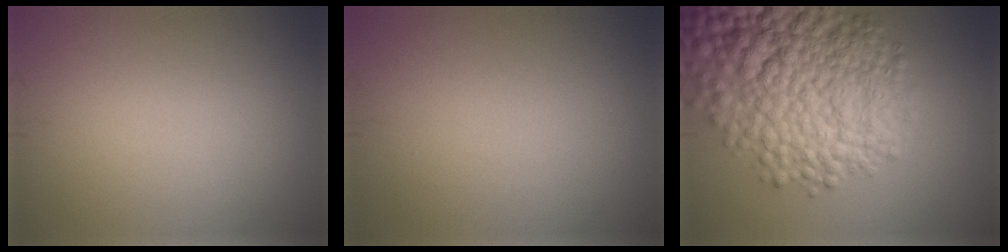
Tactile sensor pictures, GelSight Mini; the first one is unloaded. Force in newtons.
{"total": 0.0}
{"total": 13.4, "press": 13.4, "slide": 0.4}